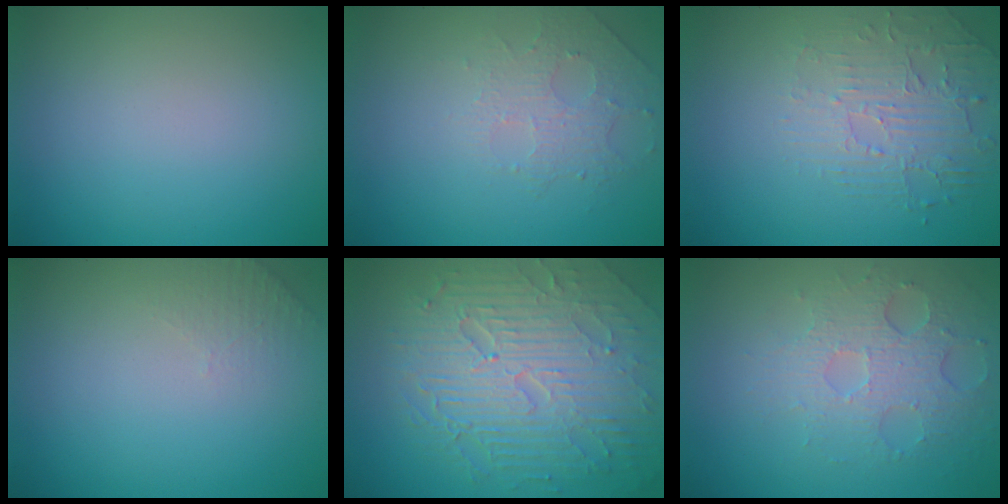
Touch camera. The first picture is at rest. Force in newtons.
{"total": 1.6, "press": 1.2, "slide": 1.0}
{"total": 2.2, "press": 1.7, "slide": 1.5}
{"total": 1.3, "press": 1.2, "slide": 0.3}
{"total": 9.6, "press": 6.3, "slide": 7.3}
{"total": 3.6, "press": 3.2, "slide": 1.6}